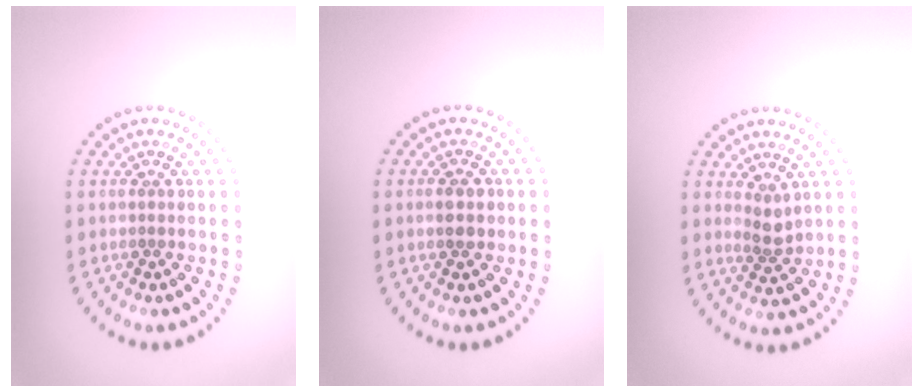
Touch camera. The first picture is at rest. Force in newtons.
{"total": 1.3, "press": 1.3, "slide": 0.1}
{"total": 1.8, "press": 1.4, "slide": 1.1}